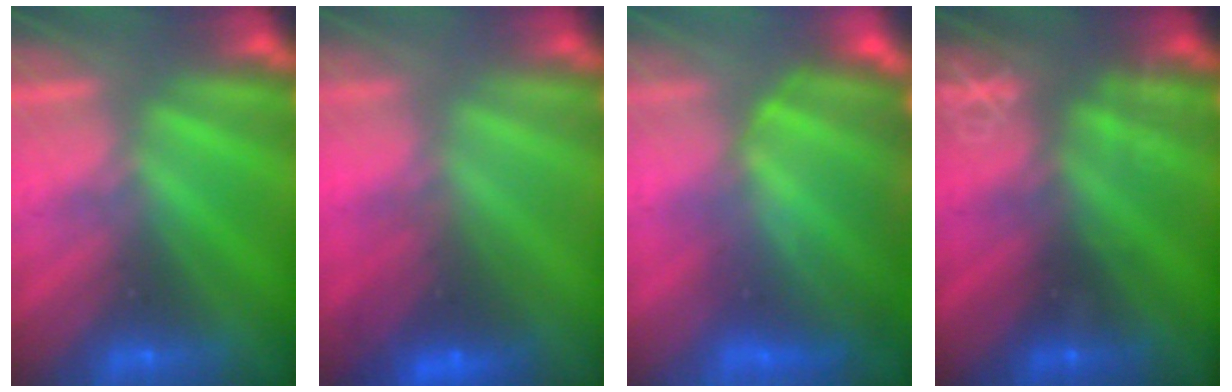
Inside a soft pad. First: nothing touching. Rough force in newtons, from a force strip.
{"total": 2.8}
{"total": 6.9}
{"total": 3.0}